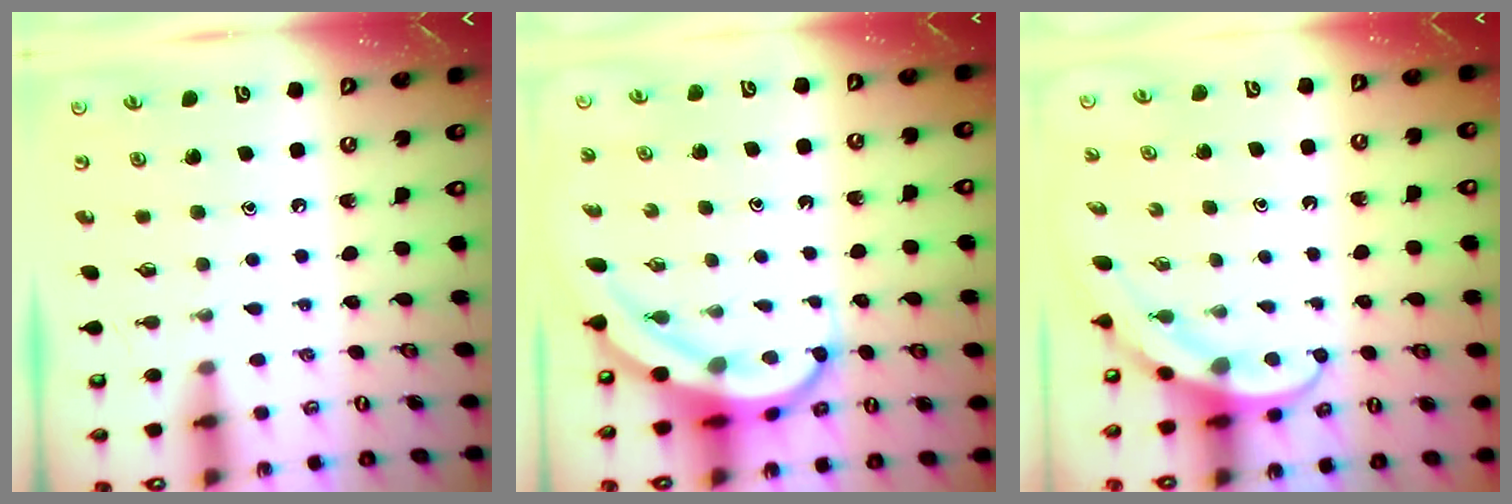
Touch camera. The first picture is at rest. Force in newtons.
{"total": 7.8, "press": 7.7, "slide": 0.9}
{"total": 3.8, "press": 3.8, "slide": 0.3}